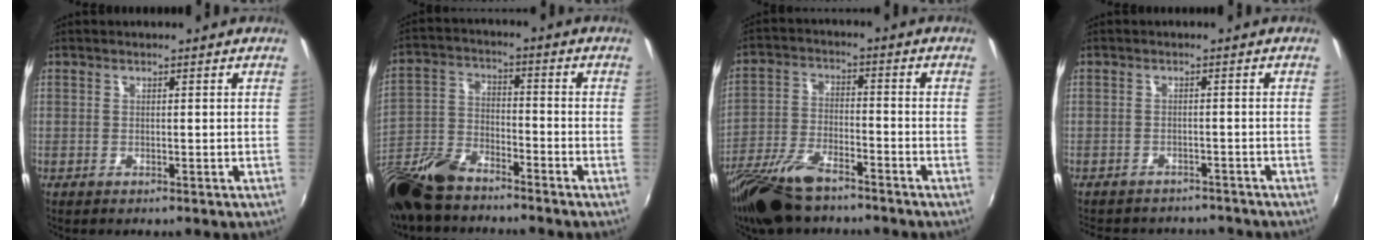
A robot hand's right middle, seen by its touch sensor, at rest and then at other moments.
{"total": 16.1, "force": [-12.6, 5.6, 8.2], "torque": [-0.194, -0.020, -0.248]}
{"total": 13.7, "force": [-10.4, 4.6, 7.5], "torque": [-0.168, -0.027, -0.201]}
{"total": 9.5, "force": [-8.4, 3.3, 2.9], "torque": [-0.071, -0.011, -0.114]}